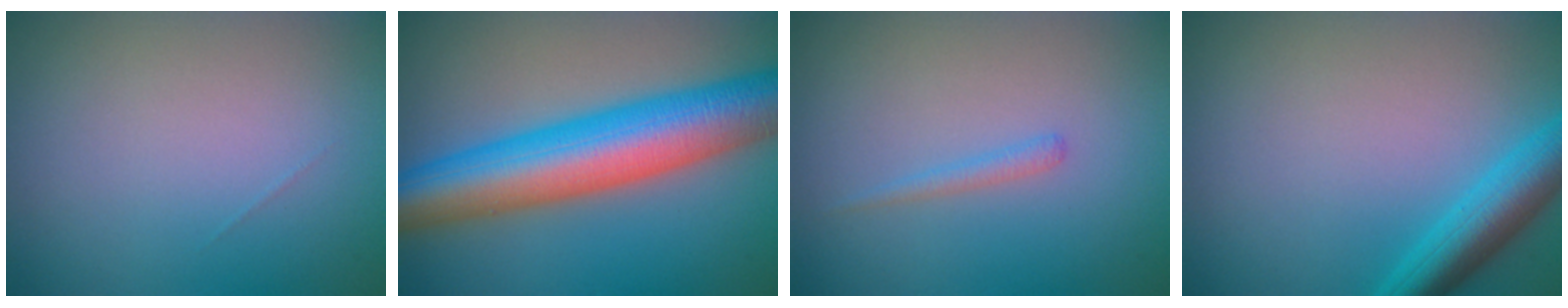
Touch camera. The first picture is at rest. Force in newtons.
{"total": 11.5, "press": 11.5, "slide": 0.3}
{"total": 0.9, "press": 0.9, "slide": 0.1}
{"total": 4.5, "press": 4.5, "slide": 0.2}